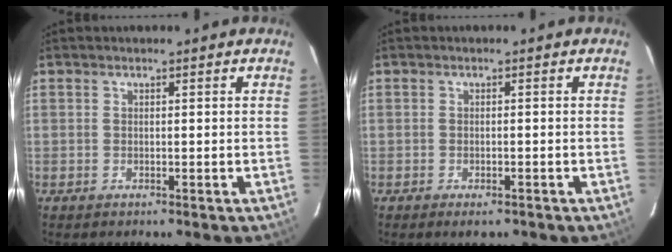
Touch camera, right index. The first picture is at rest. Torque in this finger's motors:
{"motor_torque": [-0.08, -0.12, 0.13, 0.02]}